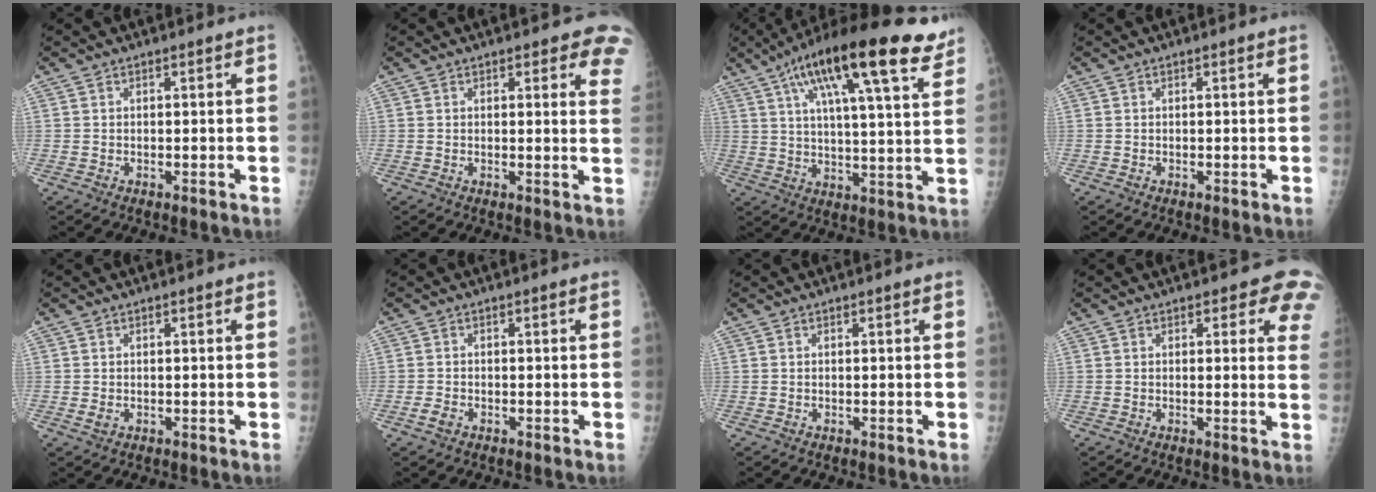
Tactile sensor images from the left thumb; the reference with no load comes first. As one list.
[{"total": 8.4, "force": [6.2, 2.4, 5.2], "torque": [-0.029, -0.025, 0.050]}, {"total": 23.0, "force": [13.0, 5.7, 18.1], "torque": [-0.277, -0.012, 0.199]}, {"total": 0.0}, {"total": 1.3, "force": [-0.1, 0.9, 0.9], "torque": [-0.012, -0.002, -0.001]}, {"total": 1.6, "force": [-1.0, 1.0, 0.8], "torque": [-0.018, 0.002, -0.019]}, {"total": 0.0}, {"total": 7.5, "force": [5.1, 3.5, 4.4], "torque": [-0.002, -0.019, 0.038]}]